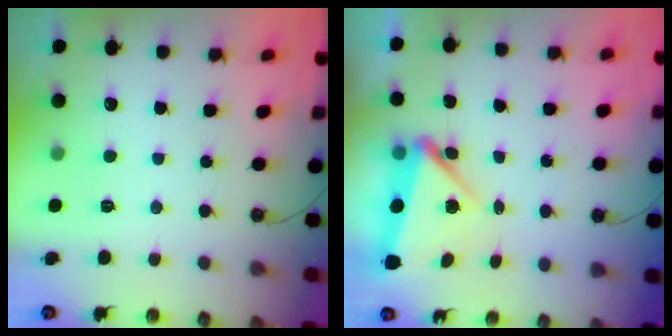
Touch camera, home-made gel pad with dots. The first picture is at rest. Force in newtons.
{"total": 8.0, "press": 7.9, "slide": 1.5}